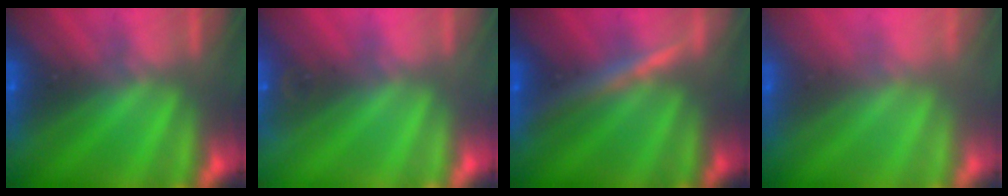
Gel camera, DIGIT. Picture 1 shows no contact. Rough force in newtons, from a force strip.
{"total": 3.5}
{"total": 3.4}
{"total": 2.9}